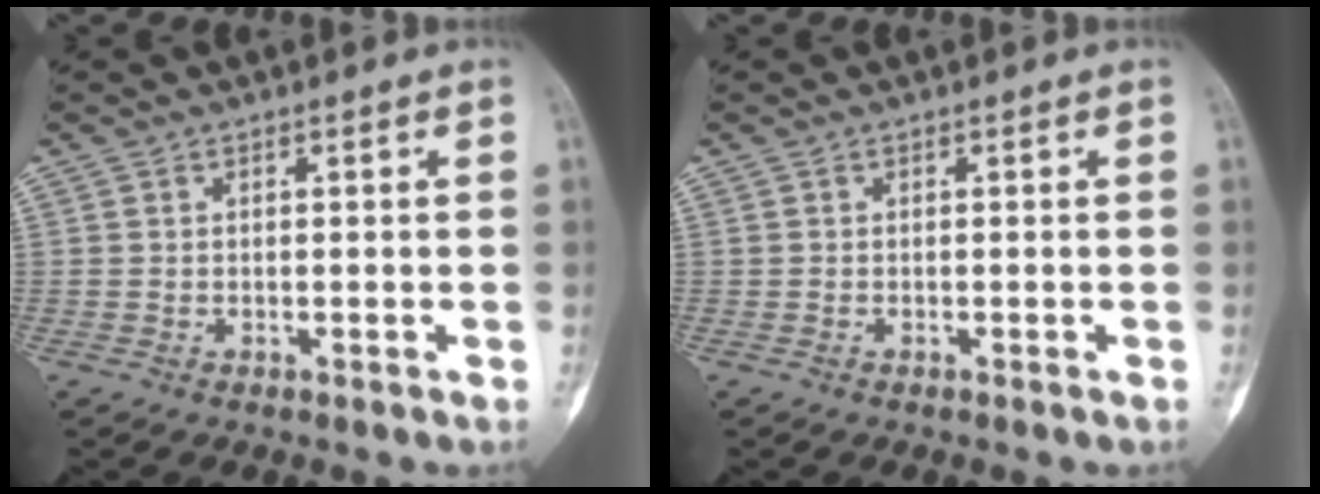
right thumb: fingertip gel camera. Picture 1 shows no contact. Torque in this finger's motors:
{"motor_torque": [-0.33, -0.19, 0.03, 0.14, 0.01]}